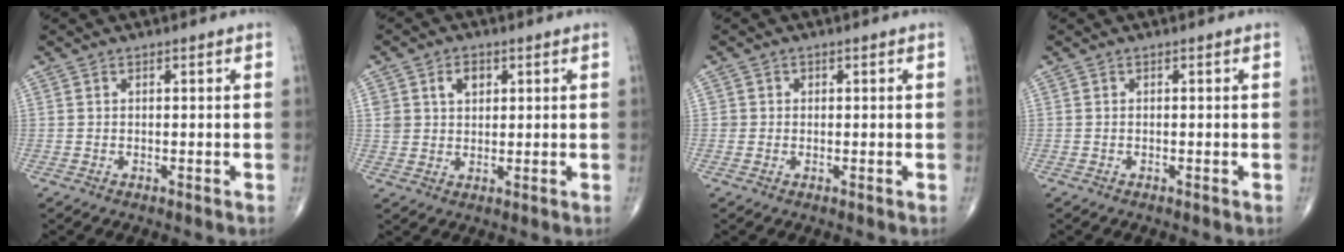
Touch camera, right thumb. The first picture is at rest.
{"total": 5.0, "force": [2.0, 3.7, 2.7], "torque": [-0.022, -0.008, 0.035]}
{"total": 1.1, "force": [0.1, 1.1, 0.0], "torque": [0.012, 0.006, -0.002]}
{"total": 0.0}